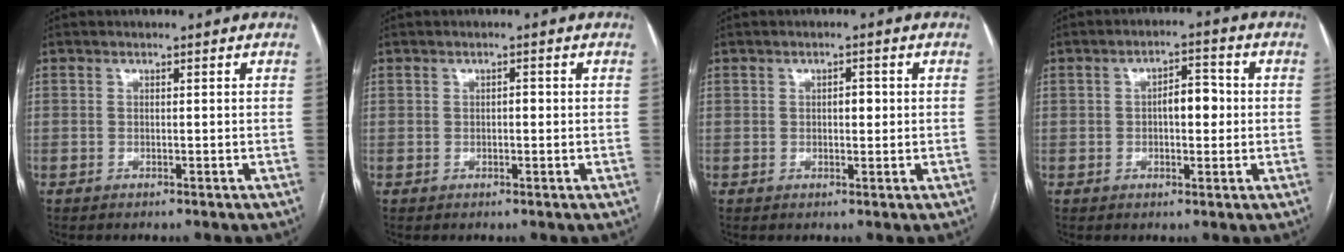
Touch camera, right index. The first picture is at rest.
{"total": 0.9, "force": [0.0, 0.5, 0.7], "torque": [-0.007, 0.005, -0.001]}
{"total": 1.8, "force": [0.2, 1.0, 1.5], "torque": [-0.020, 0.005, 0.003]}
{"total": 4.8, "force": [0.1, 2.3, 4.2], "torque": [-0.065, 0.015, 0.001]}